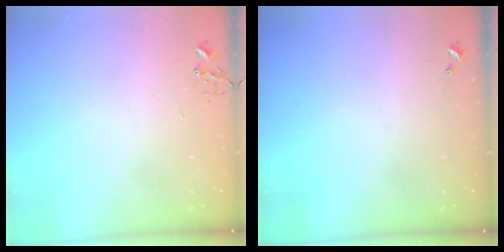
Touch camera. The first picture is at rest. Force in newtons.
{"total": 0.0}